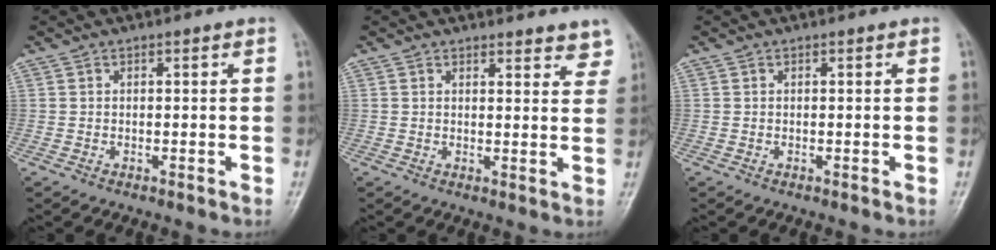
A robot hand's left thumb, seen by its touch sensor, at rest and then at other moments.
{"total": 5.5, "force": [4.9, 1.8, 1.7], "torque": [0.010, -0.026, 0.050]}
{"total": 0.0}